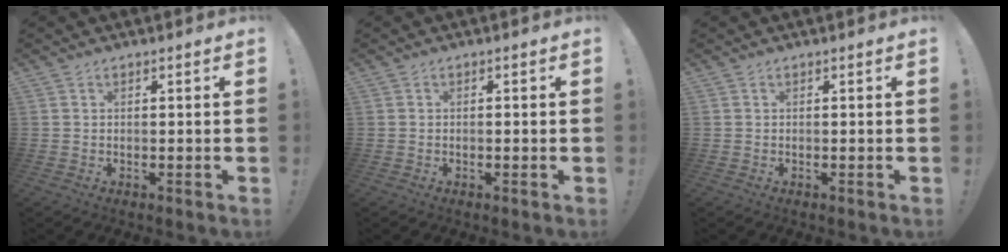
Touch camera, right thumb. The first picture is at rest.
{"total": 0.7, "force": [-0.4, 0.1, 0.6], "torque": [-0.003, -0.004, -0.008]}
{"total": 0.0}